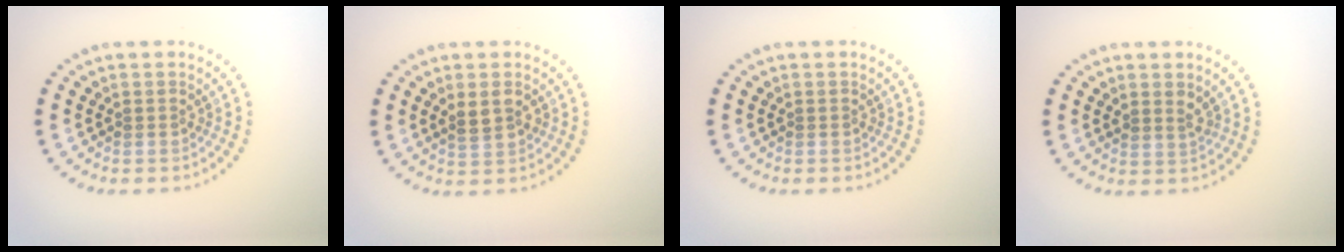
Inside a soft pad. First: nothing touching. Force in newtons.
{"total": 2.1, "press": 2.1, "slide": 0.4}
{"total": 0.0}
{"total": 1.3, "press": 1.0, "slide": 0.7}